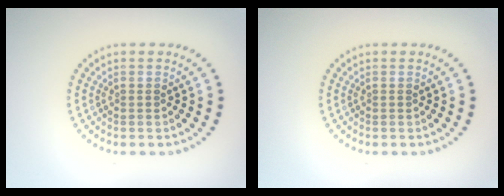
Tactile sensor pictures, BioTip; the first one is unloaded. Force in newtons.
{"total": 0.0}